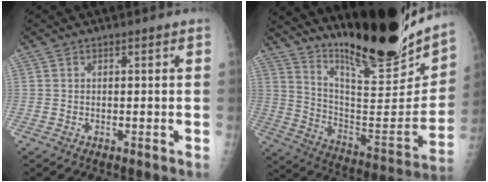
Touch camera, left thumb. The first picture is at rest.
{"total": 26.3, "force": [21.2, 4.6, 14.9], "torque": [-0.199, -0.125, 0.333]}